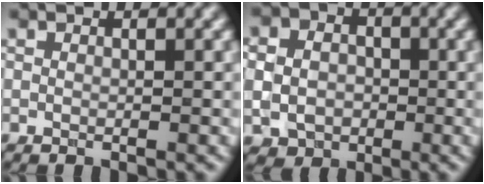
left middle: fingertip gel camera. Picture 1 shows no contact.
{"total": 6.0, "force": [-0.1, 5.2, 3.0], "torque": [-0.053, 0.004, -0.016]}